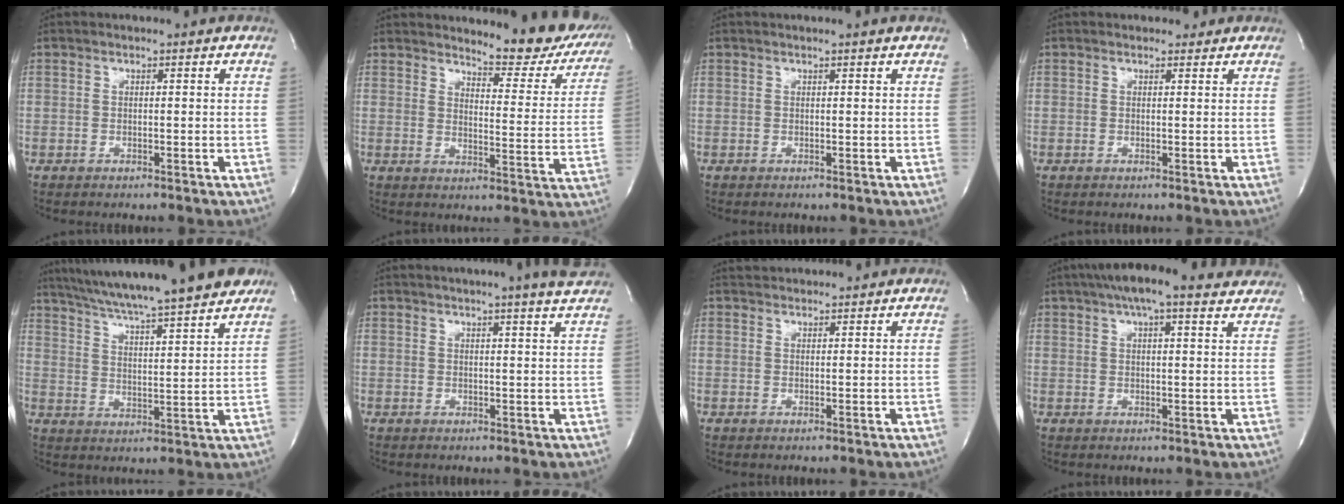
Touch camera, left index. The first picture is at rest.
{"total": 14.1, "force": [12.9, 3.5, 4.6], "torque": [-0.033, -0.051, 0.132]}
{"total": 1.1, "force": [1.0, -0.2, 0.4], "torque": [-0.014, 0.004, 0.019]}
{"total": 1.5, "force": [1.2, 0.8, 0.2], "torque": [-0.003, 0.006, 0.012]}
{"total": 20.5, "force": [17.7, 0.2, 10.4], "torque": [-0.172, 0.003, 0.259]}
{"total": 8.7, "force": [7.7, -1.2, 4.0], "torque": [-0.057, 0.004, 0.078]}
{"total": 3.8, "force": [3.7, 0.5, 0.3], "torque": [-0.011, 0.031, 0.061]}
{"total": 15.0, "force": [12.5, 2.8, 7.8], "torque": [-0.125, 0.044, 0.163]}